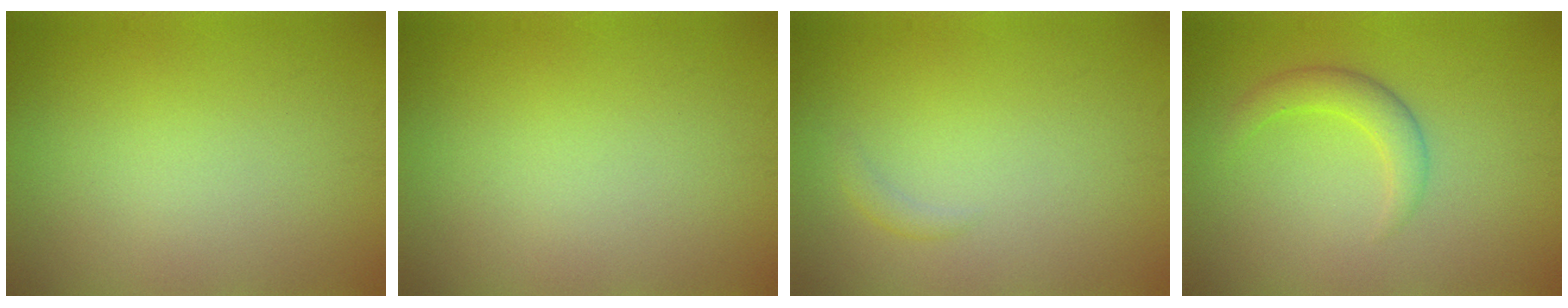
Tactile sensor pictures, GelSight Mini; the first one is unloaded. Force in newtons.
{"total": 0.0}
{"total": 0.8, "press": 0.8, "slide": 0.1}
{"total": 2.5, "press": 2.5, "slide": 0.0}